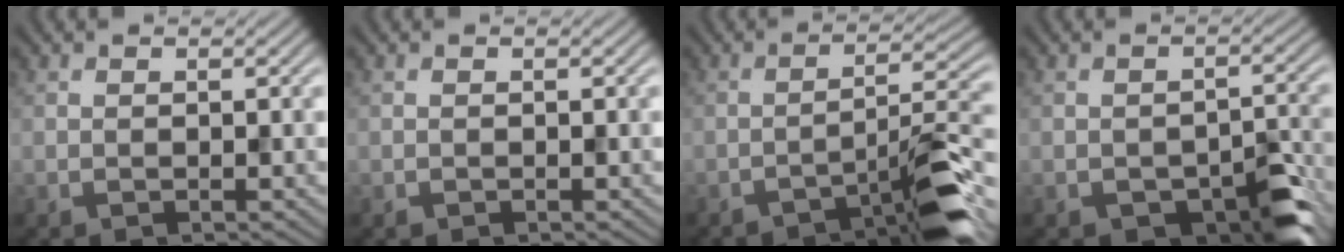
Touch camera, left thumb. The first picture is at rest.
{"total": 0.0}
{"total": 6.9, "force": [-4.9, 0.8, 4.8], "torque": [-0.063, 0.023, -0.083]}
{"total": 6.0, "force": [-3.1, 2.9, 4.2], "torque": [-0.052, -0.002, -0.041]}